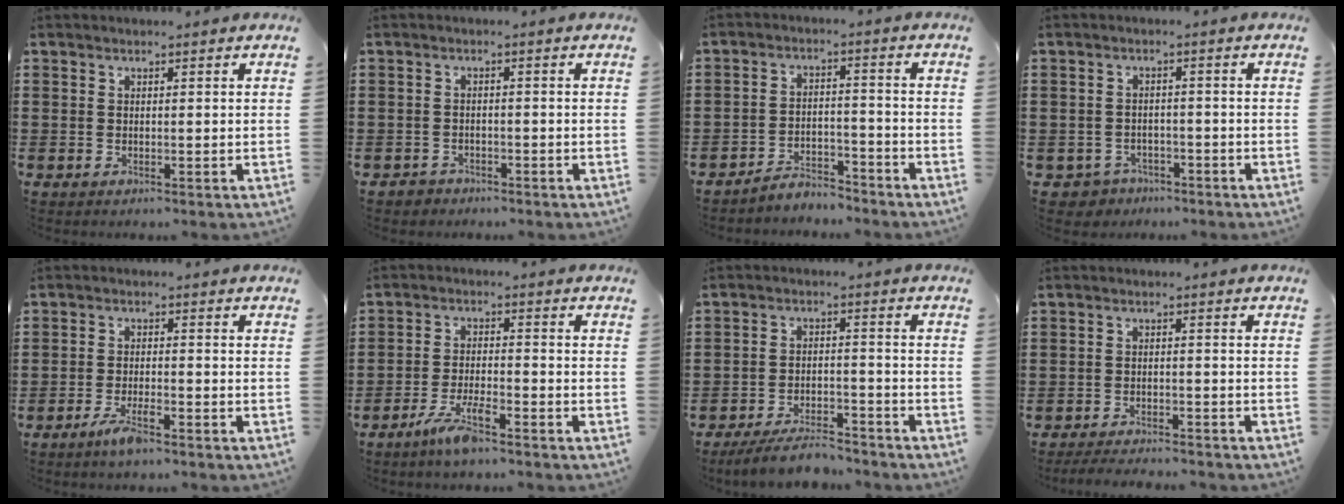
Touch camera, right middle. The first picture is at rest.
{"total": 1.3, "force": [-1.2, 0.6, -0.1], "torque": [-0.004, 0.002, -0.028]}
{"total": 4.3, "force": [-4.3, 0.6, 0.1], "torque": [-0.006, 0.006, -0.090]}
{"total": 2.4, "force": [-2.2, 1.0, -0.1], "torque": [-0.009, -0.001, -0.049]}
{"total": 3.8, "force": [-2.5, 0.8, 2.8], "torque": [-0.057, 0.000, -0.049]}
{"total": 5.2, "force": [-3.6, 1.0, 3.5], "torque": [-0.077, -0.002, -0.070]}
{"total": 6.0, "force": [-5.5, 0.9, 2.3], "torque": [-0.048, -0.001, -0.107]}
{"total": 2.9, "force": [-2.9, 0.1, 0.6], "torque": [-0.011, 0.001, -0.059]}